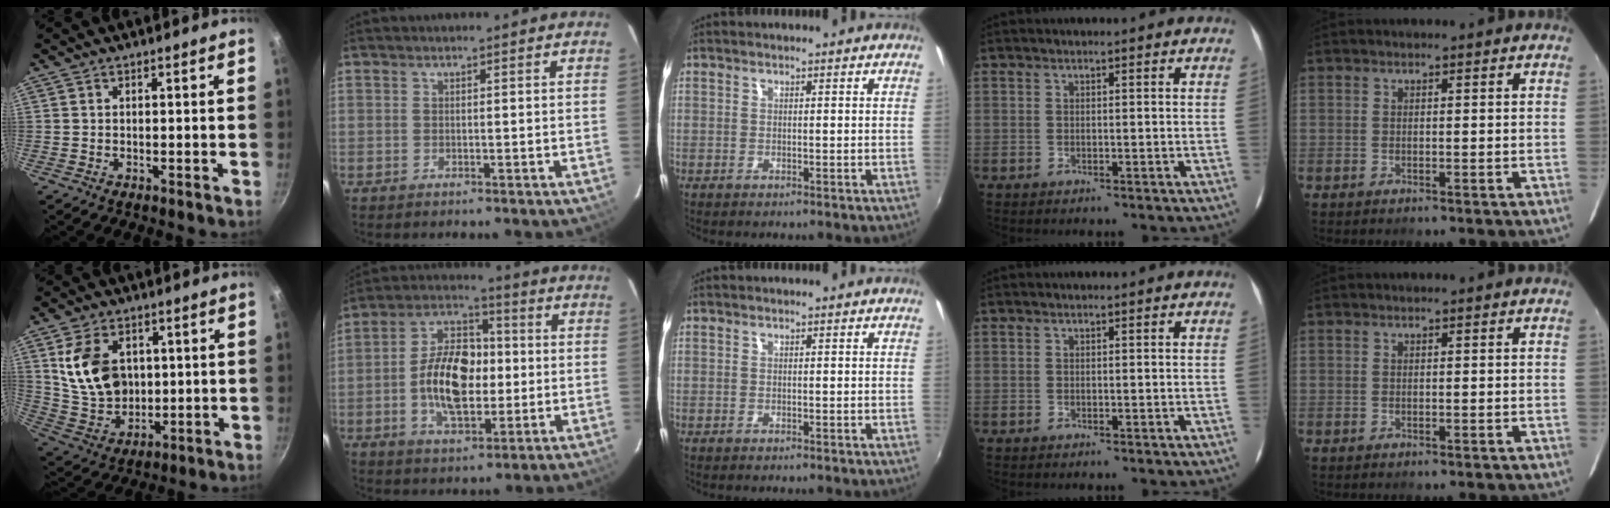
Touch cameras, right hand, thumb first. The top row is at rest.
{"thumb": {"total": 14.3, "force": [3.0, 10.6, 9.2], "torque": [-0.146, -0.017, 0.070]}, "index": {"total": 14.5, "force": [-1.6, 8.3, 11.8], "torque": [-0.224, 0.019, -0.028]}}